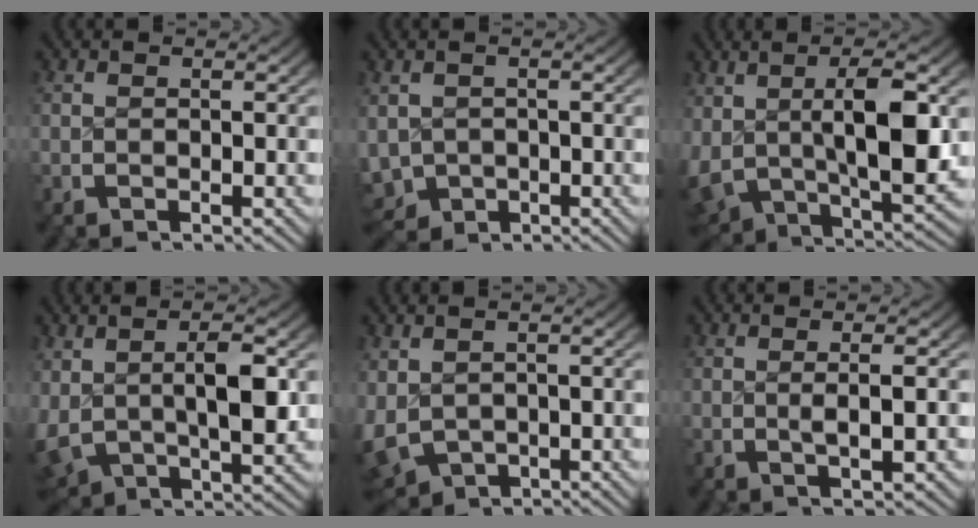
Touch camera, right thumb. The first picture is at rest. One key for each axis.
{"total": 6.4, "fx": -1.9, "fy": 5.4, "fz": 2.9, "tx": -0.080, "ty": -0.043, "tz": -0.012}
{"total": 9.5, "fx": 0.5, "fy": 5.6, "fz": 7.7, "tx": -0.153, "ty": -0.021, "tz": 0.028}
{"total": 7.0, "fx": 0.1, "fy": 4.6, "fz": 5.3, "tx": -0.114, "ty": -0.018, "tz": 0.020}
{"total": 6.8, "fx": -1.9, "fy": 5.5, "fz": 3.4, "tx": -0.092, "ty": -0.036, "tz": -0.012}
{"total": 1.9, "fx": 0.2, "fy": 0.2, "fz": 1.9, "tx": -0.037, "ty": 0.002, "tz": 0.004}